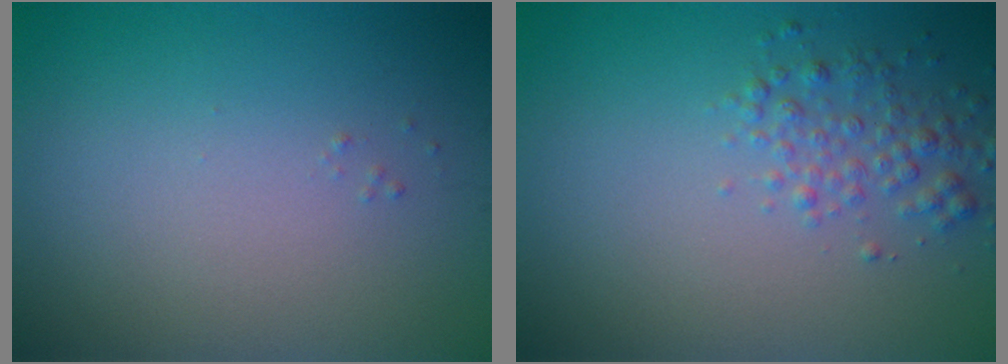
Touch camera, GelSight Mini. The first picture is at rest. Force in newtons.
{"total": 2.5, "press": 2.5, "slide": 0.1}